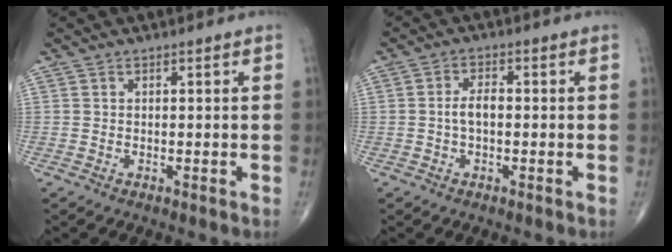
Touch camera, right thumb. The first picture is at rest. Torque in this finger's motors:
{"motor_torque": [-0.03, 0.22, 0.63, -0.03, 0.01]}